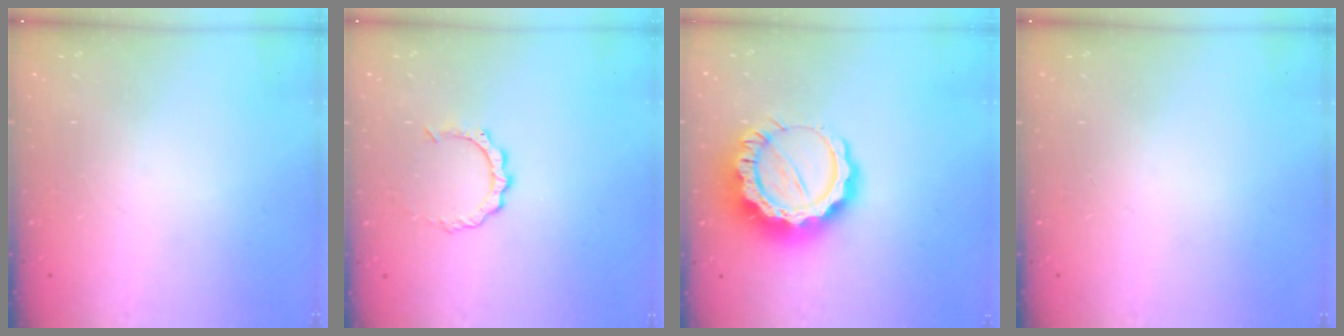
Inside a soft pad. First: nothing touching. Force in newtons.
{"total": 4.5, "press": 4.5, "slide": 0.3}
{"total": 16.8, "press": 16.7, "slide": 1.6}
{"total": 0.0}